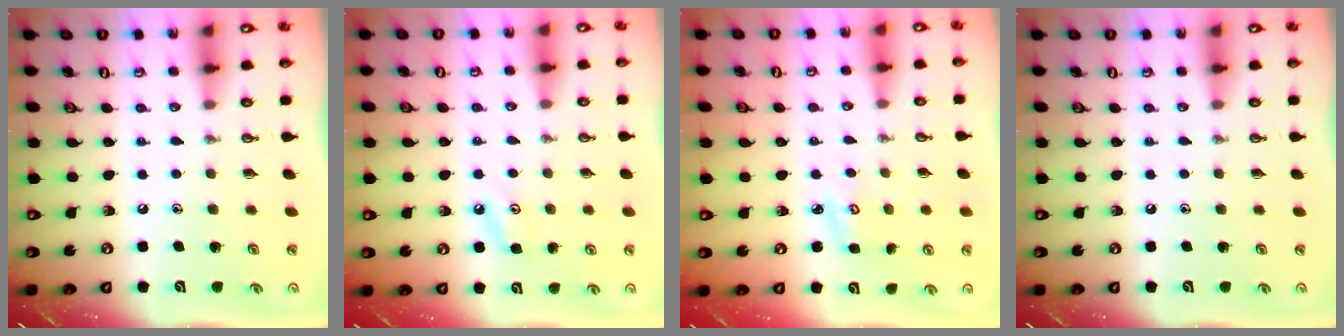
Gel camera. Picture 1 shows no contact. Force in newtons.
{"total": 3.9, "press": 3.9, "slide": 0.4}
{"total": 3.6, "press": 3.6, "slide": 0.5}
{"total": 0.0}